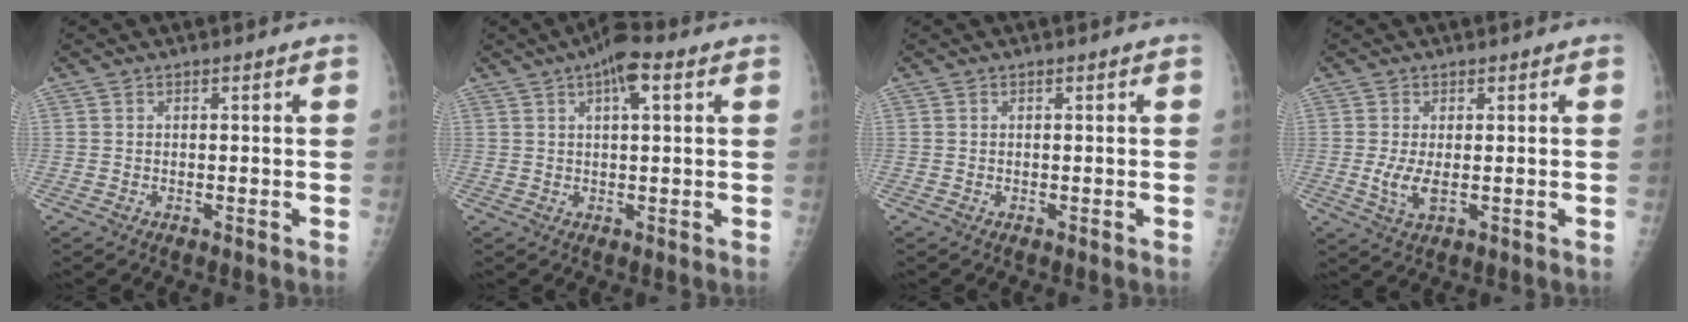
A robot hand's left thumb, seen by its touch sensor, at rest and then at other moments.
{"total": 6.3, "force": [2.8, 2.2, 5.2], "torque": [-0.078, 0.009, 0.036]}
{"total": 0.0}
{"total": 4.3, "force": [-0.3, 1.9, 3.8], "torque": [-0.079, -0.011, -0.003]}